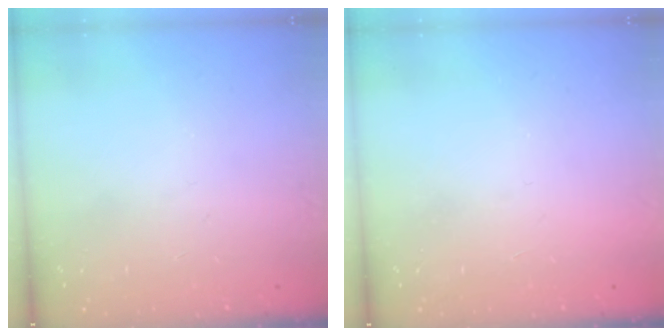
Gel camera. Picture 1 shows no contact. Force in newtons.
{"total": 1.6, "press": 1.6, "slide": 0.1}